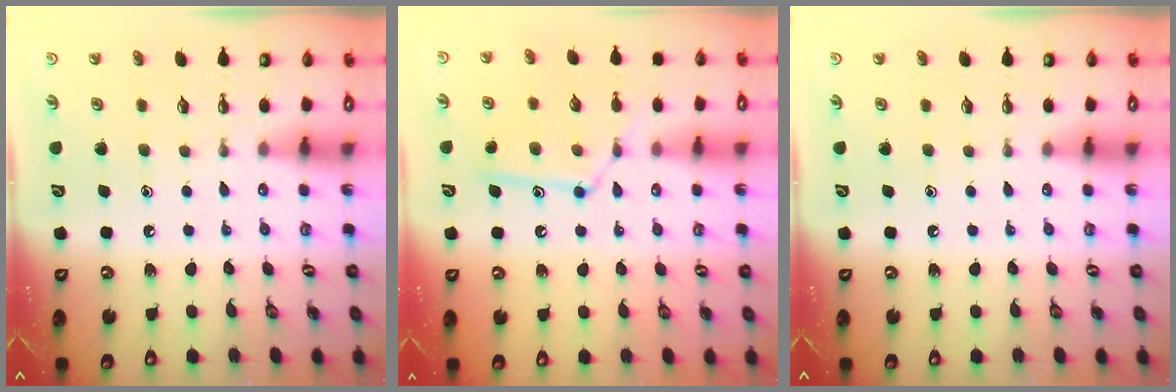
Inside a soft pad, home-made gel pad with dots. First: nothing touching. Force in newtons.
{"total": 12.9, "press": 12.9, "slide": 0.8}
{"total": 0.0}